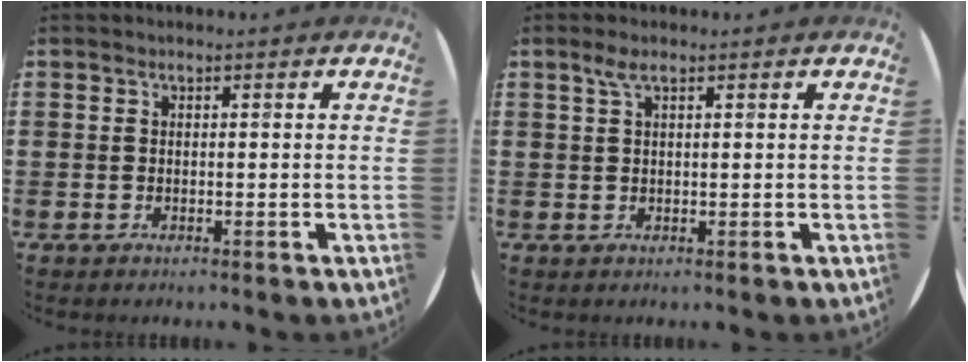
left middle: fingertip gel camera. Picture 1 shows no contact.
{"total": 1.7, "force": [0.9, 0.3, 1.4], "torque": [-0.030, 0.004, 0.014]}